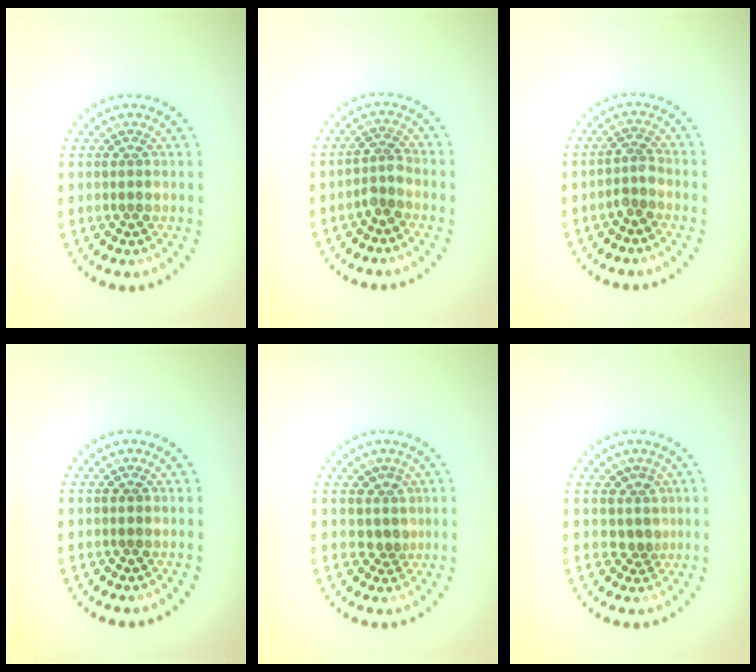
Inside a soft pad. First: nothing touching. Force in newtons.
{"total": 1.7, "press": 1.2, "slide": 1.2}
{"total": 1.8, "press": 1.4, "slide": 1.2}
{"total": 0.6, "press": 0.6, "slide": 0.1}
{"total": 1.9, "press": 1.5, "slide": 1.2}
{"total": 1.9, "press": 1.5, "slide": 1.2}